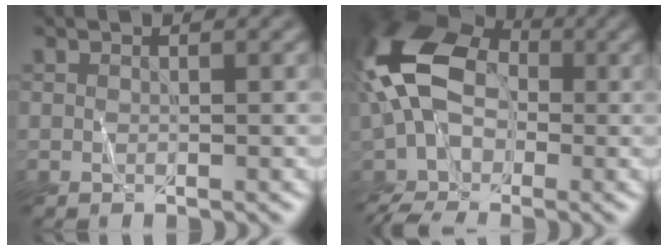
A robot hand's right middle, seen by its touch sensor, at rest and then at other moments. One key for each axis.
{"total": 11.4, "fx": -2.0, "fy": 7.6, "fz": 8.2, "tx": -0.190, "ty": 0.011, "tz": -0.053}